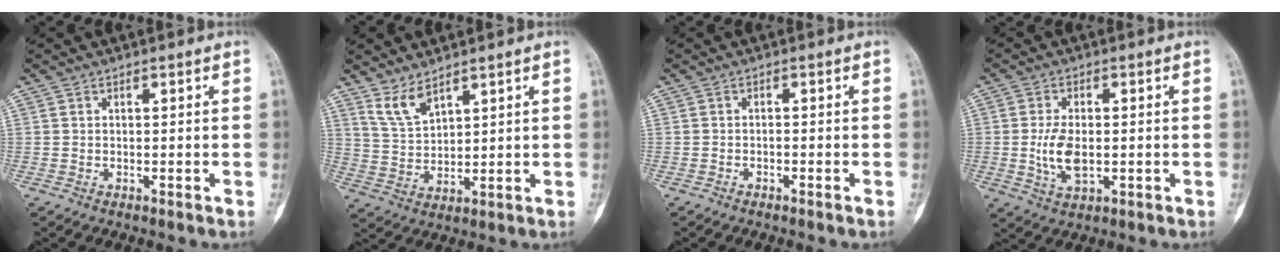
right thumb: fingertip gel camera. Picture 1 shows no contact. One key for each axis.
{"total": 5.4, "fx": 4.3, "fy": 1.9, "fz": 2.8, "tx": -0.051, "ty": -0.030, "tz": 0.096}
{"total": 0.8, "fx": -0.7, "fy": 0.1, "fz": 0.4, "tx": -0.013, "ty": 0.007, "tz": -0.009}
{"total": 7.4, "fx": -0.5, "fy": 3.5, "fz": 6.5, "tx": -0.139, "ty": -0.009, "tz": -0.005}